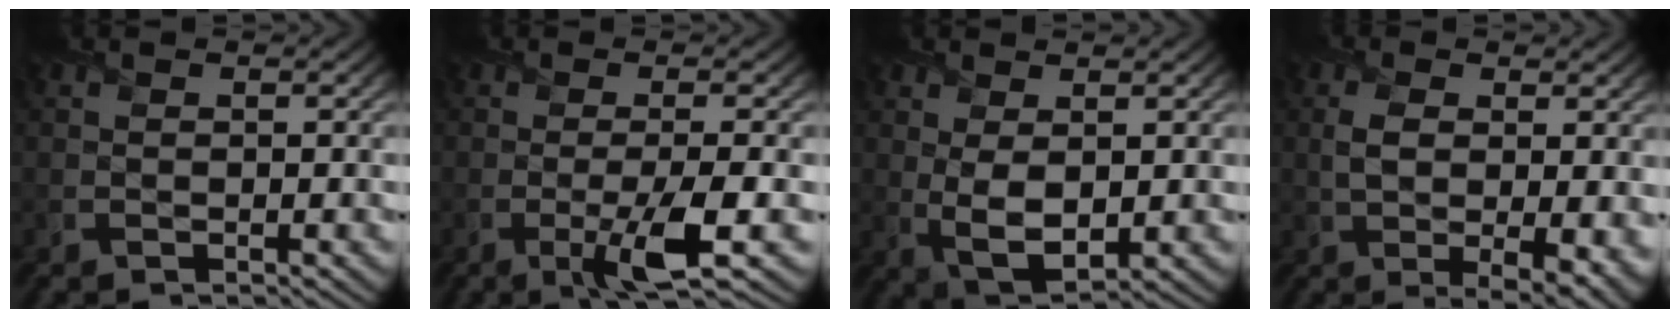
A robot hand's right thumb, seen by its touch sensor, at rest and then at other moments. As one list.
[{"total": 5.3, "force": [-1.6, 0.7, 5.0], "torque": [-0.091, 0.001, -0.030]}, {"total": 4.8, "force": [0.6, 2.5, 4.0], "torque": [-0.094, -0.005, 0.018]}, {"total": 7.2, "force": [0.2, 3.5, 6.3], "torque": [-0.124, -0.011, 0.010]}]